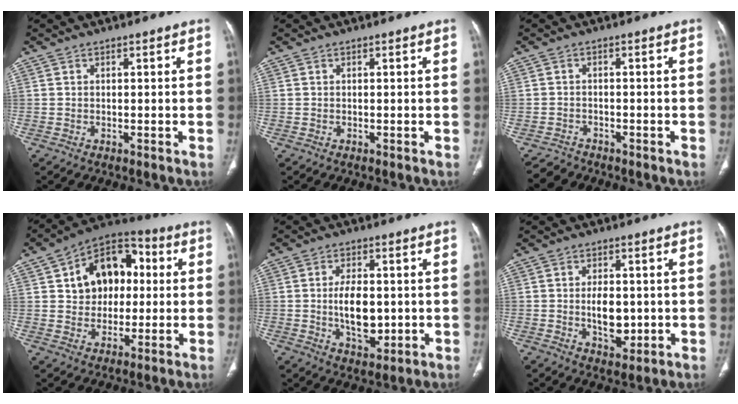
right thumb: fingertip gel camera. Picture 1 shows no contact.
{"total": 0.0}
{"total": 2.5, "force": [-2.2, 1.0, -0.6], "torque": [0.005, 0.002, -0.043]}
{"total": 15.3, "force": [2.9, 11.2, 10.1], "torque": [-0.105, 0.022, 0.039]}
{"total": 9.0, "force": [-0.5, 5.1, 7.4], "torque": [-0.108, -0.004, -0.003]}
{"total": 6.9, "force": [-0.5, 4.2, 5.5], "torque": [-0.069, -0.003, -0.001]}